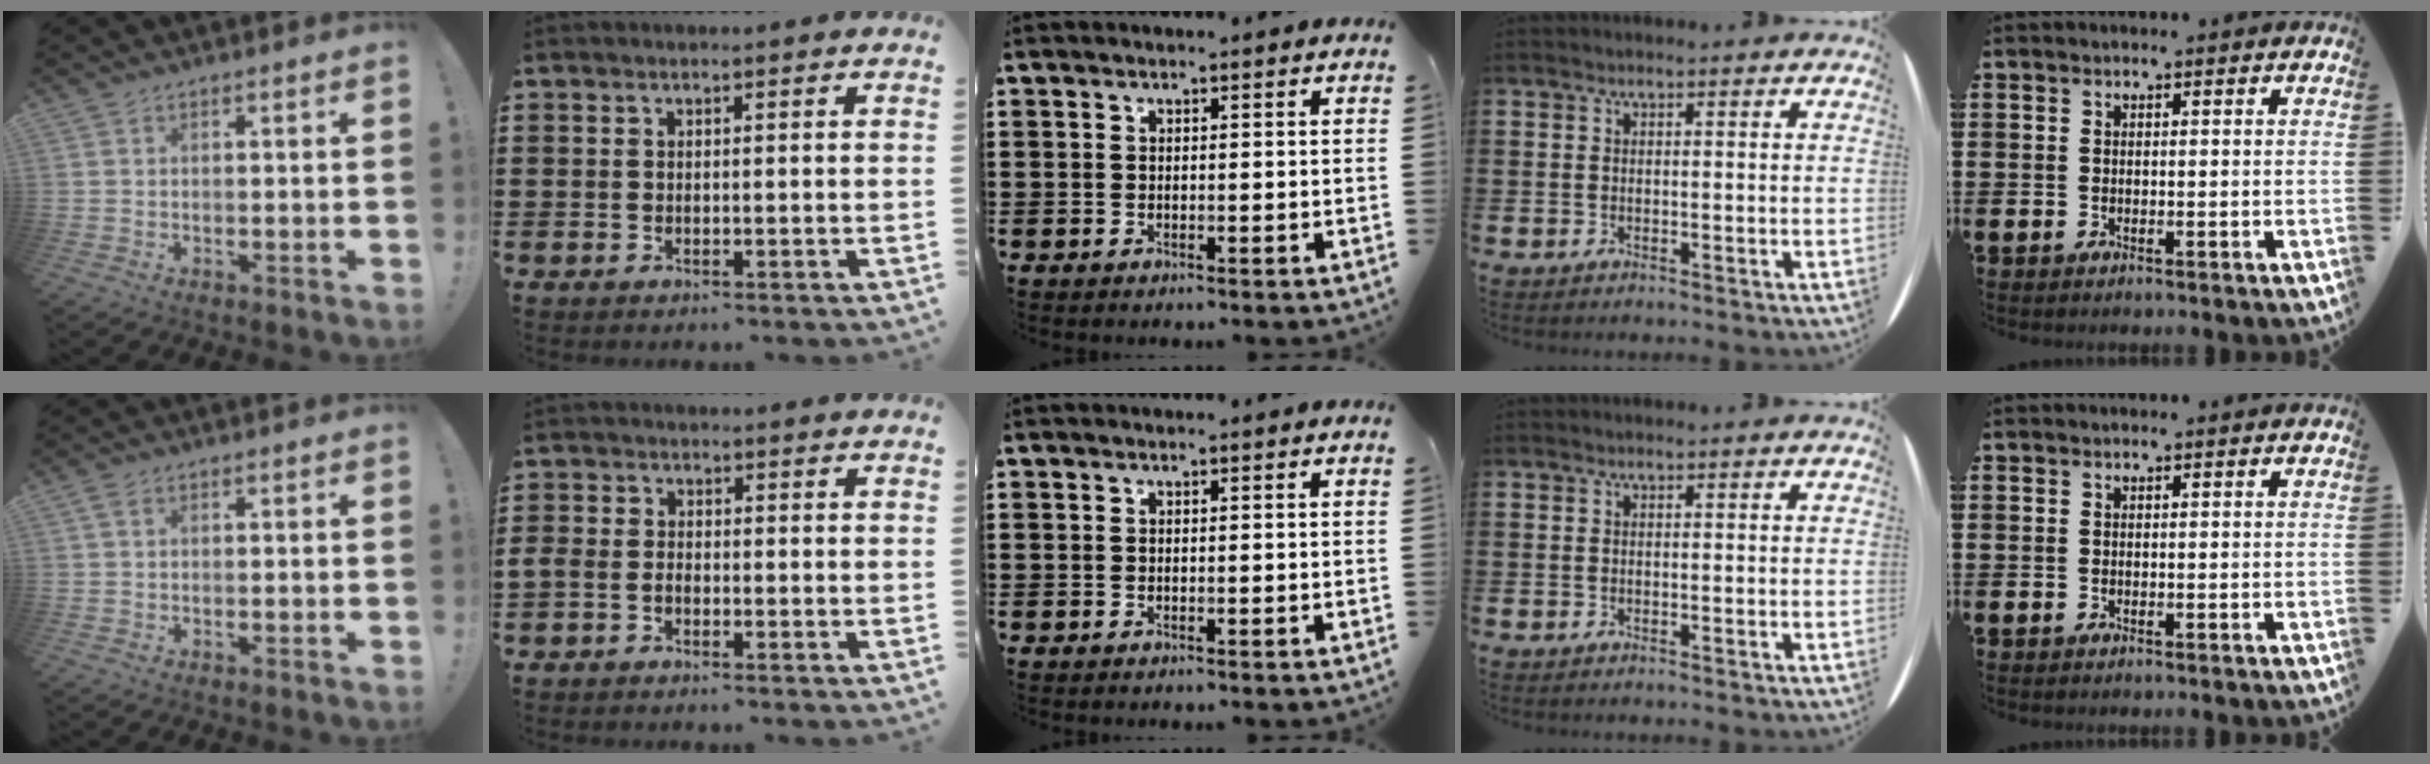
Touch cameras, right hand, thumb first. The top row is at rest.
{"thumb": {"total": 1.2, "force": [0.5, 0.8, 0.6], "torque": [-0.014, 0.005, 0.010]}, "index": {"total": 1.7, "force": [-1.5, 0.6, 0.7], "torque": [-0.016, 0.001, -0.030]}}